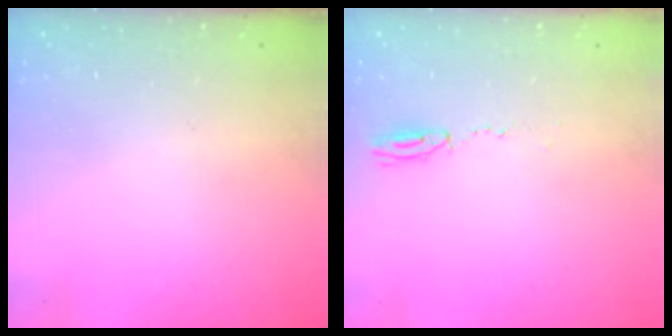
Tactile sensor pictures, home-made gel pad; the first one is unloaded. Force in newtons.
{"total": 3.9, "press": 3.8, "slide": 0.9}